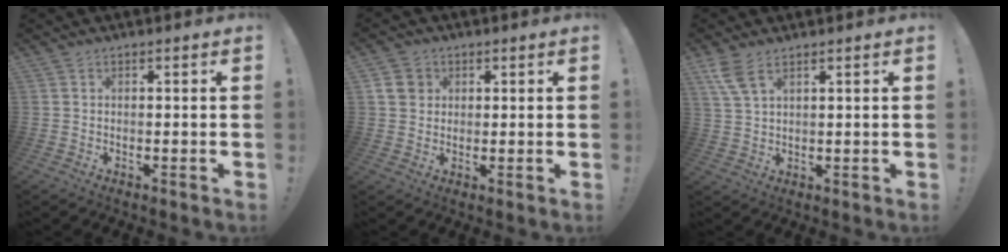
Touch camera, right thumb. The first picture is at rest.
{"total": 5.6, "force": [1.9, 4.8, 2.0], "torque": [-0.026, -0.001, 0.038]}
{"total": 5.9, "force": [3.5, 2.1, 4.2], "torque": [-0.078, -0.012, 0.068]}